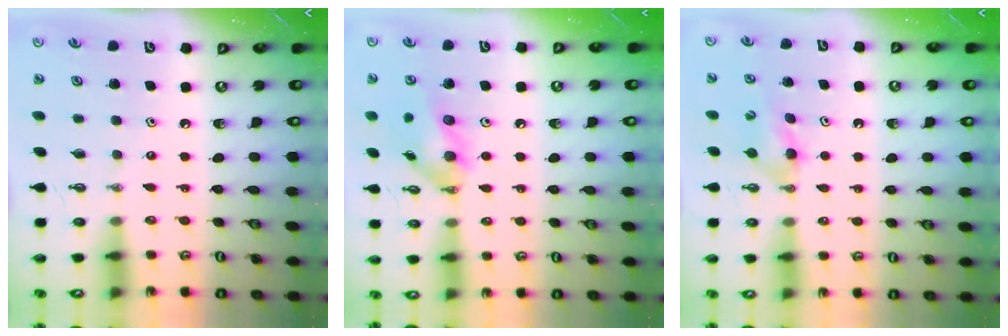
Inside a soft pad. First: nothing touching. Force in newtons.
{"total": 12.8, "press": 12.6, "slide": 2.1}
{"total": 5.4, "press": 5.3, "slide": 1.2}